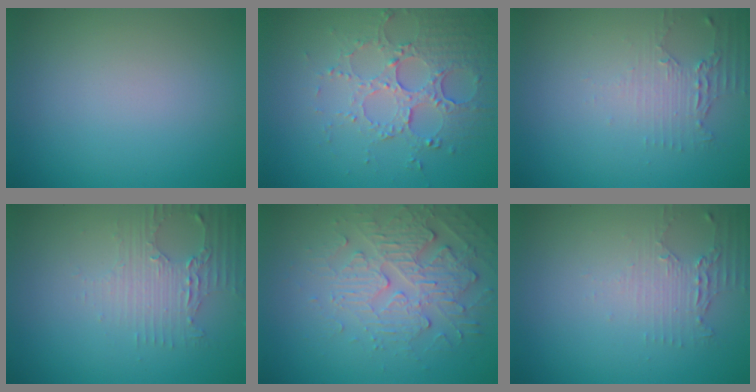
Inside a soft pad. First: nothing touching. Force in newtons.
{"total": 5.4, "press": 3.9, "slide": 3.7}
{"total": 2.3, "press": 1.6, "slide": 1.6}
{"total": 2.9, "press": 2.5, "slide": 1.5}
{"total": 3.9, "press": 3.5, "slide": 1.8}
{"total": 2.3, "press": 1.6, "slide": 1.6}